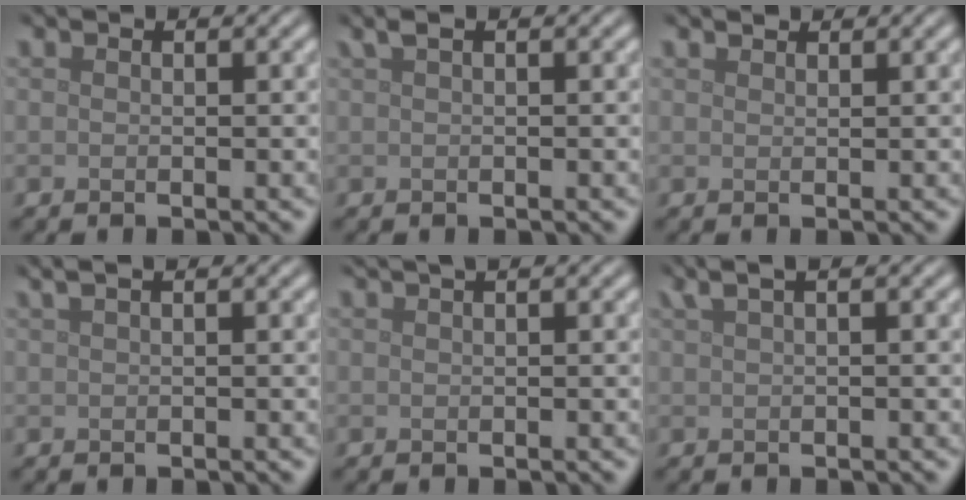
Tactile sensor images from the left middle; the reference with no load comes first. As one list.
[{"total": 1.3, "force": [0.6, 0.3, 1.0], "torque": [-0.021, 0.009, 0.011]}, {"total": 0.7, "force": [0.7, 0.1, 0.1], "torque": [-0.003, -0.002, 0.012]}, {"total": 3.2, "force": [1.7, 1.5, 2.3], "torque": [-0.022, 0.021, 0.004]}, {"total": 1.8, "force": [1.1, 0.6, 1.3], "torque": [-0.017, 0.005, 0.012]}, {"total": 3.3, "force": [1.7, 1.3, 2.5], "torque": [-0.032, 0.014, 0.016]}]